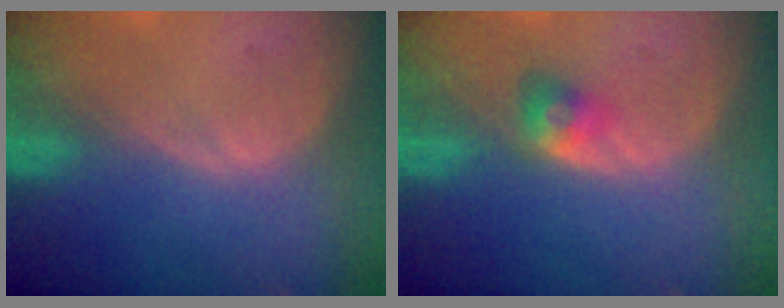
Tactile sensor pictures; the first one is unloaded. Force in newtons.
{"total": 2.9, "press": 2.5, "slide": 1.6}